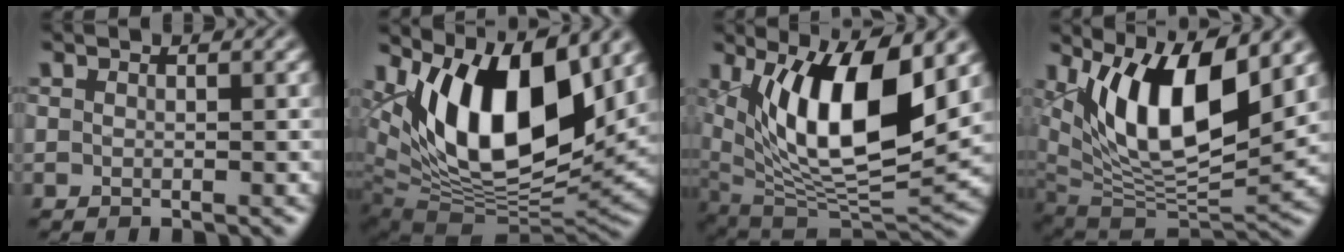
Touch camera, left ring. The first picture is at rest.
{"total": 14.1, "force": [5.3, 6.8, 11.2], "torque": [-0.189, 0.001, 0.088]}
{"total": 12.3, "force": [3.6, 4.4, 10.9], "torque": [-0.174, -0.013, 0.065]}
{"total": 10.8, "force": [4.3, 4.3, 9.0], "torque": [-0.149, -0.017, 0.083]}